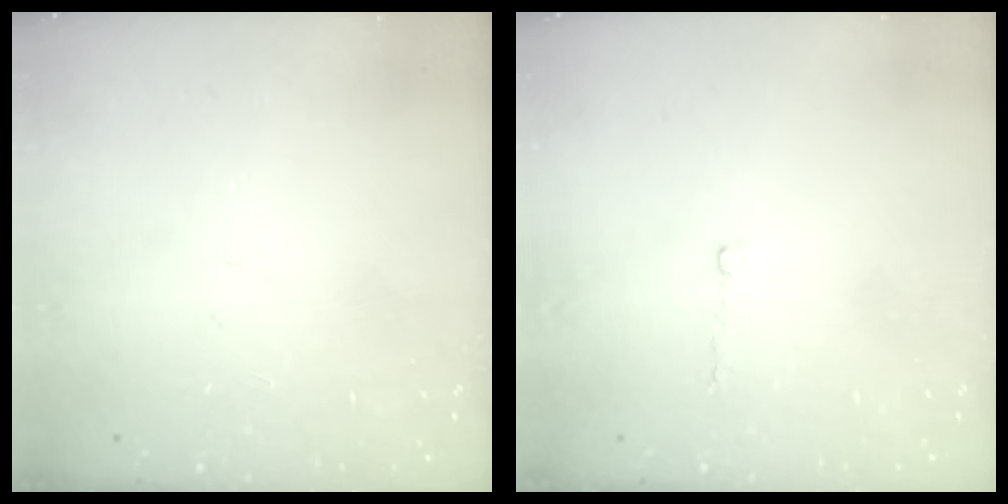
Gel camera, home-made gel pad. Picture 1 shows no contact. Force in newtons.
{"total": 2.6, "press": 2.5, "slide": 0.5}